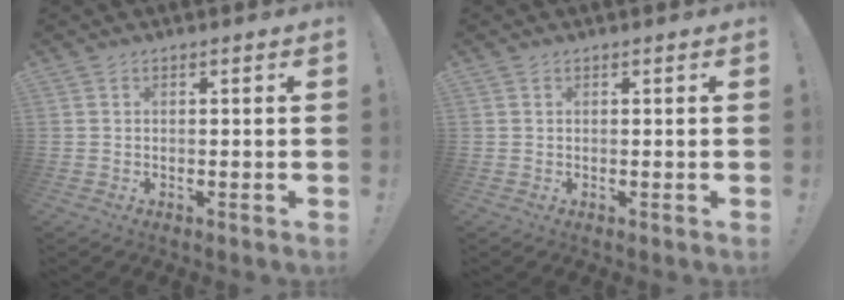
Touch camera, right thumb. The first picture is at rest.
{"total": 0.0}